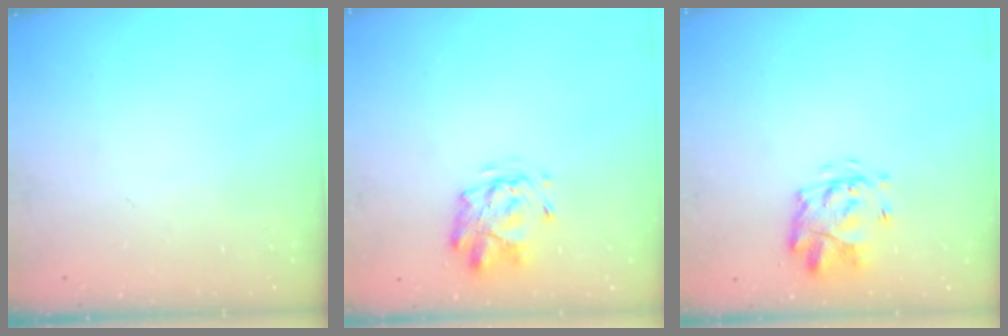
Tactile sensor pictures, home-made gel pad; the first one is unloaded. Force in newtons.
{"total": 2.8, "press": 2.4, "slide": 1.4}
{"total": 3.8, "press": 3.4, "slide": 1.8}